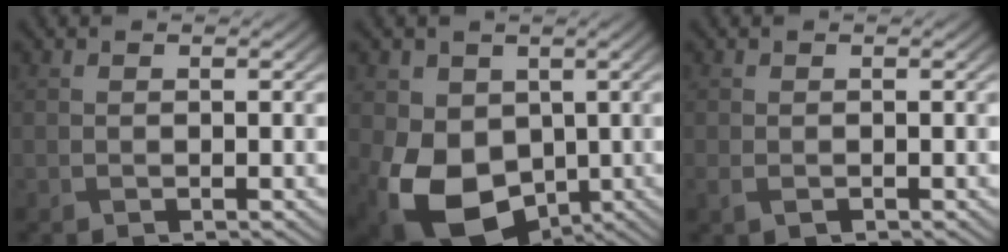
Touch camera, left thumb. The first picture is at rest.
{"total": 11.8, "force": [-2.2, 8.9, 7.5], "torque": [-0.164, -0.026, -0.040]}
{"total": 1.3, "force": [-0.6, 0.8, 0.8], "torque": [-0.025, -0.007, -0.008]}